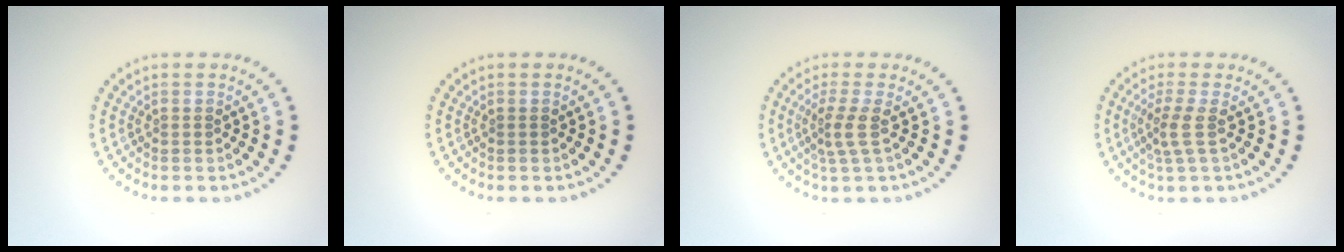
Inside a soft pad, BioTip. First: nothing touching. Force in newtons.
{"total": 0.0}
{"total": 2.3, "press": 1.6, "slide": 1.6}
{"total": 2.2, "press": 1.6, "slide": 1.5}